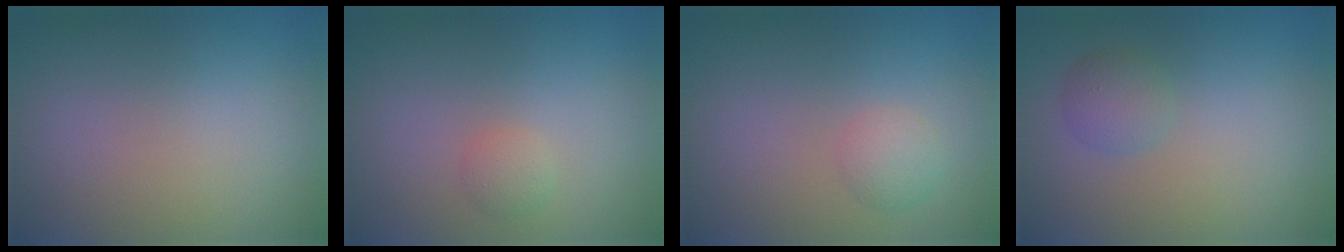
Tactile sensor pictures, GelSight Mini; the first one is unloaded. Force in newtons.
{"total": 1.1, "press": 1.1, "slide": 0.1}
{"total": 1.7, "press": 1.7, "slide": 0.1}
{"total": 1.7, "press": 1.7, "slide": 0.2}